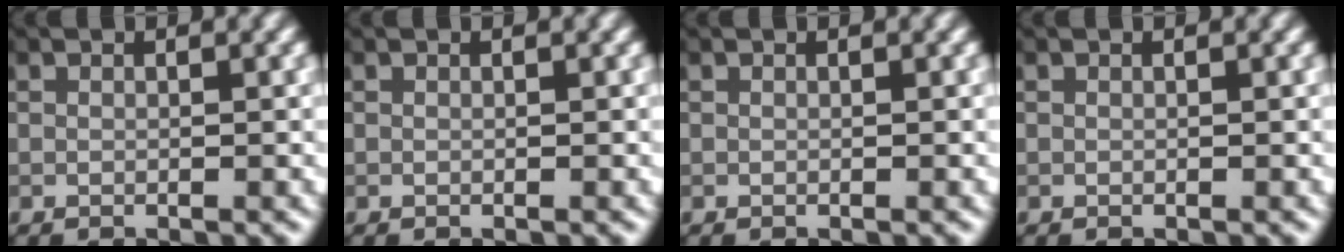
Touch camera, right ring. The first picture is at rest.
{"total": 0.0}
{"total": 0.0}
{"total": 0.0}